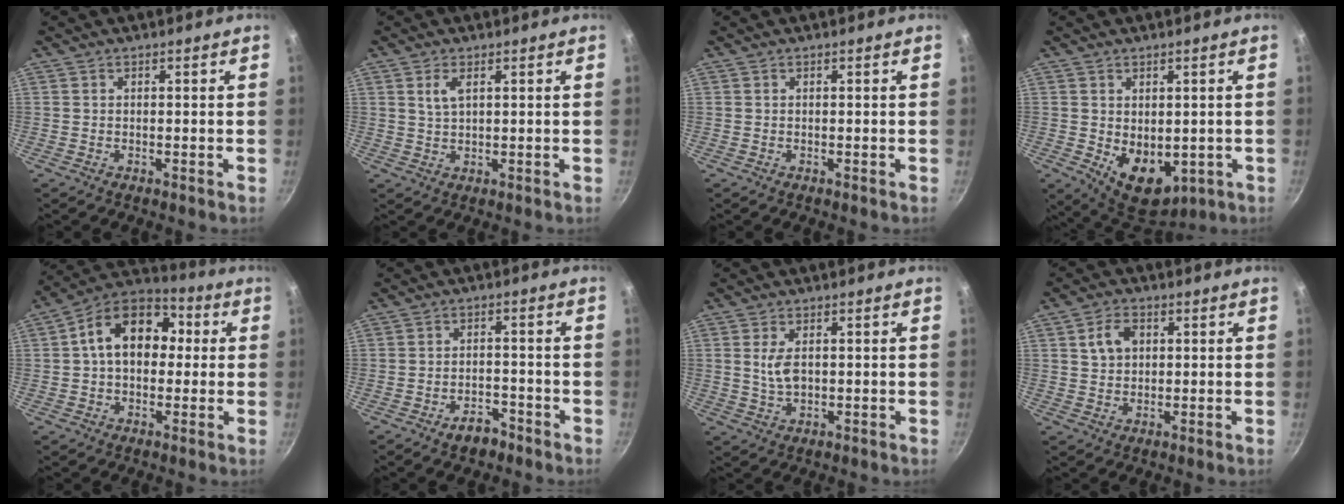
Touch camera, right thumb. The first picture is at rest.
{"total": 3.1, "force": [1.3, 1.5, 2.4], "torque": [-0.044, -0.005, 0.027]}
{"total": 0.0}
{"total": 9.9, "force": [-1.1, 6.9, 7.1], "torque": [-0.078, -0.019, 0.007]}
{"total": 14.5, "force": [1.9, 10.3, 10.1], "torque": [-0.118, 0.034, 0.008]}
{"total": 4.6, "force": [-3.2, 2.4, 2.2], "torque": [-0.019, 0.026, -0.043]}
{"total": 4.6, "force": [0.6, 2.6, 3.7], "torque": [-0.065, -0.002, 0.014]}
{"total": 5.4, "force": [1.5, 4.0, 3.3], "torque": [-0.043, 0.005, 0.025]}